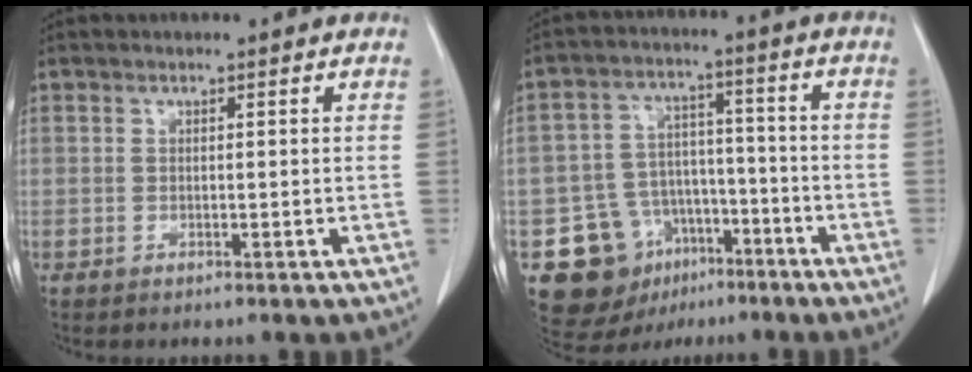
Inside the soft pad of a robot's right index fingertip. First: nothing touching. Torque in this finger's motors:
{"motor_torque": [-0.06, -0.14, -0.33, -0.21]}